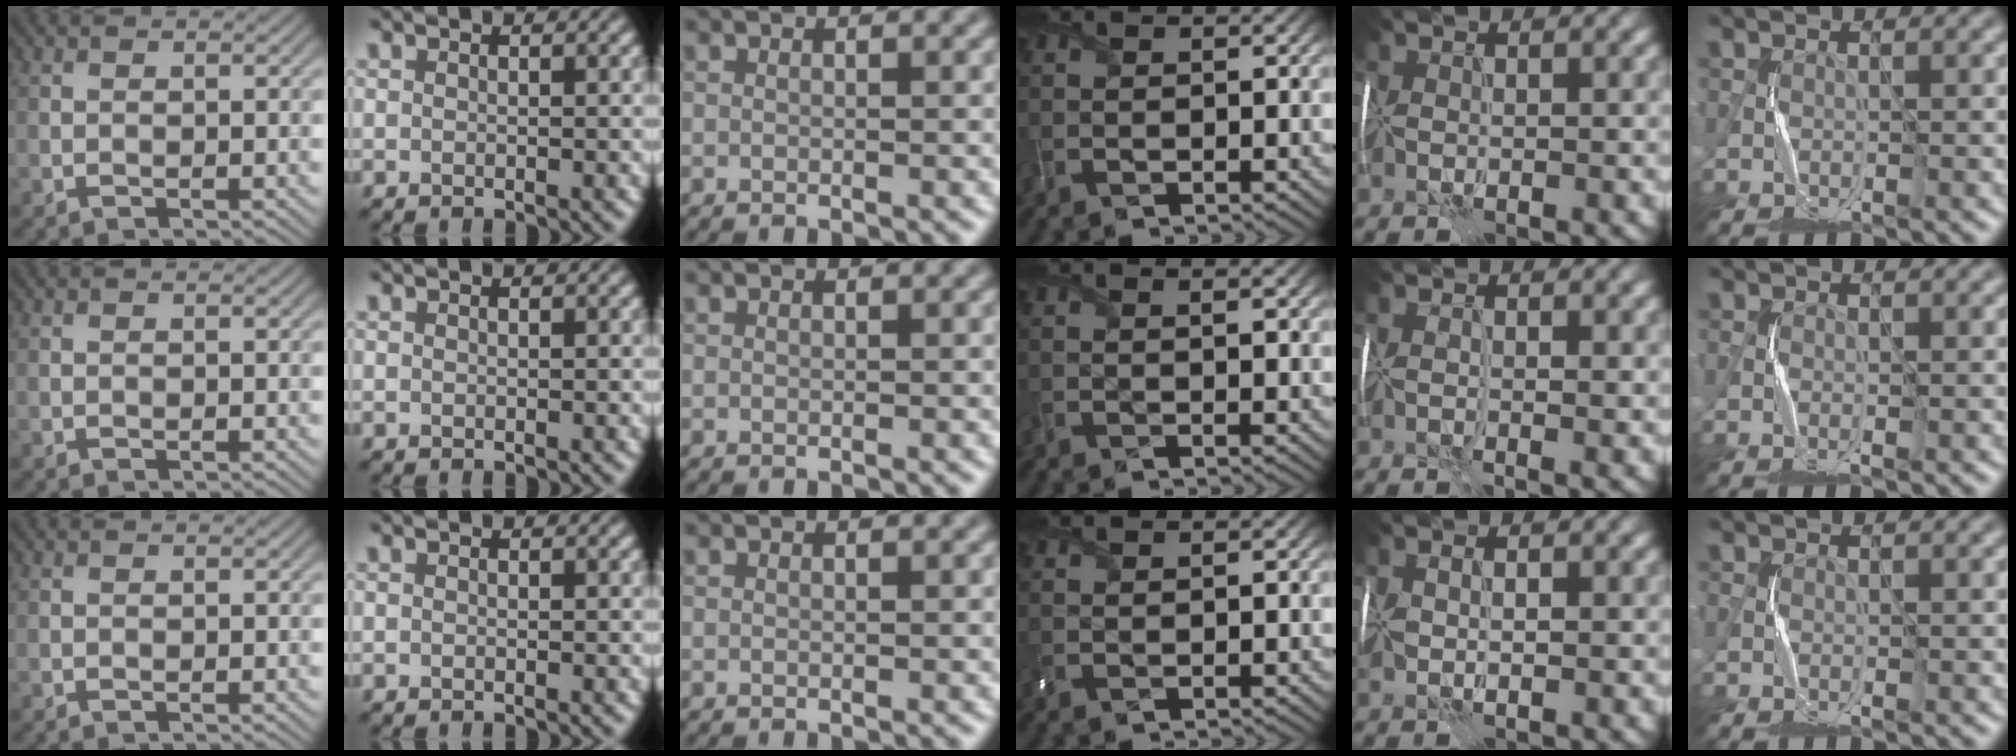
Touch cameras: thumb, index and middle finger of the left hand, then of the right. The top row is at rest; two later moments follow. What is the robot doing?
{"motion": "wrap", "object": "scarf"}